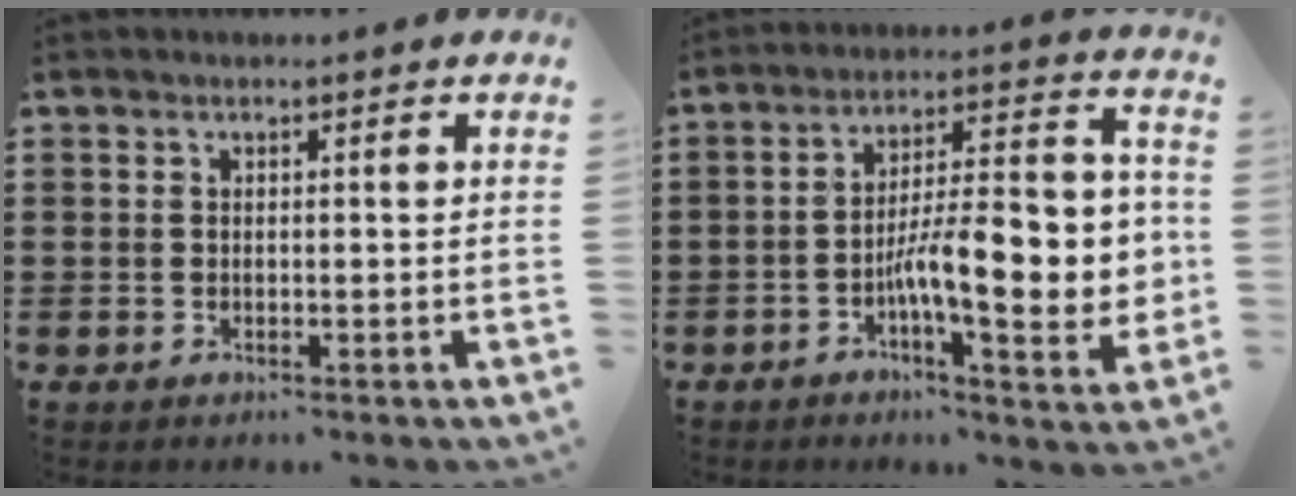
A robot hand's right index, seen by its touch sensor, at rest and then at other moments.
{"total": 13.9, "force": [-2.9, 4.5, 12.8], "torque": [-0.187, -0.008, -0.052]}